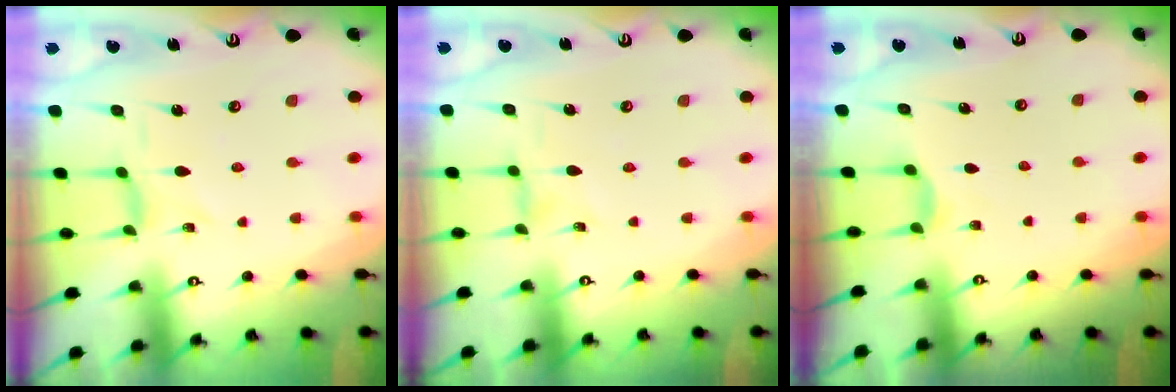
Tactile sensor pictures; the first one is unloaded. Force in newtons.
{"total": 0.7, "press": 0.7, "slide": 0.3}
{"total": 5.3, "press": 5.2, "slide": 0.7}